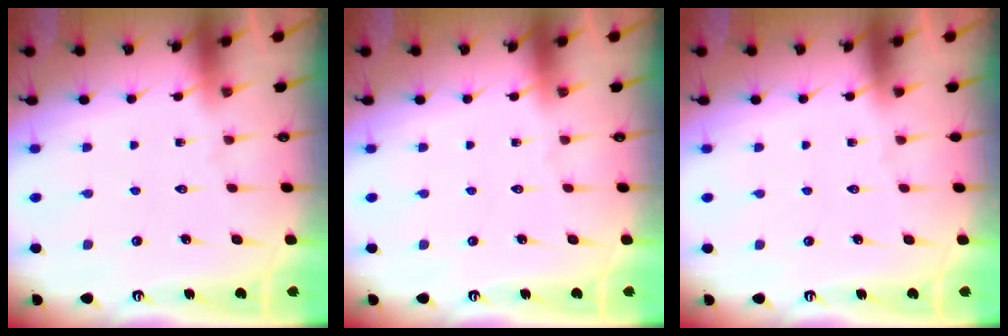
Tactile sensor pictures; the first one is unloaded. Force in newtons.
{"total": 0.0}
{"total": 0.0}